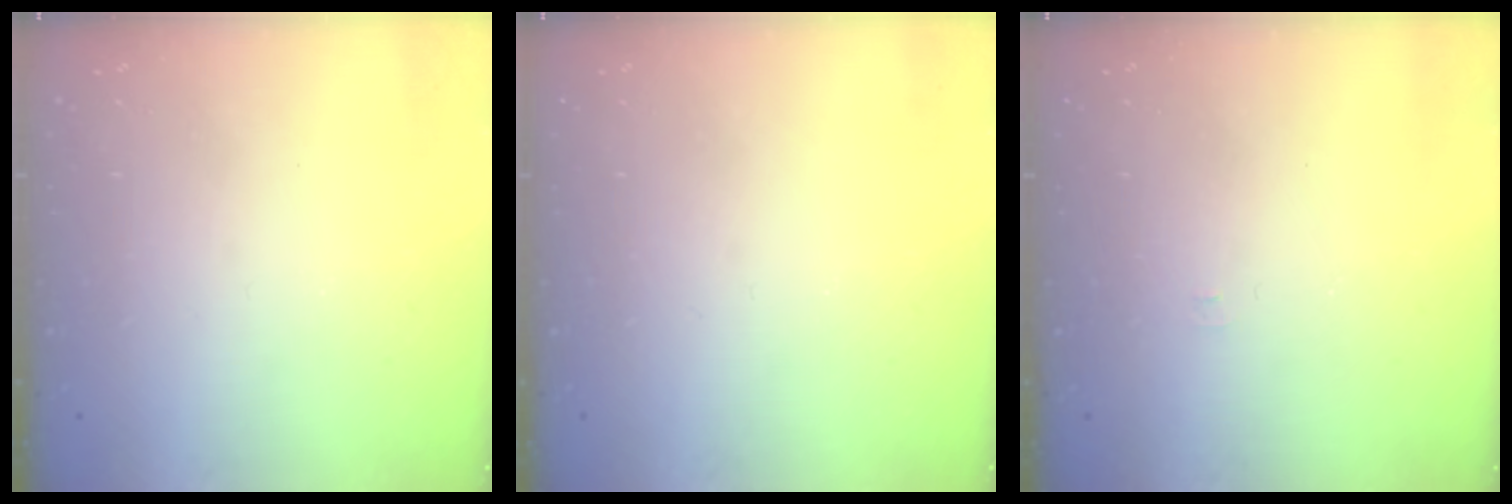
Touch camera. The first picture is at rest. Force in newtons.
{"total": 0.0}
{"total": 3.3, "press": 3.3, "slide": 0.4}